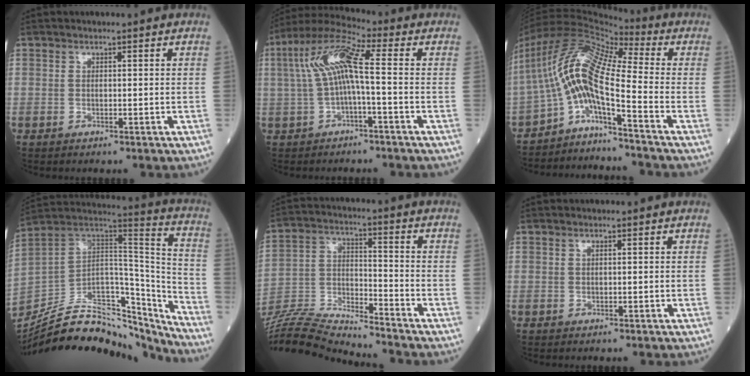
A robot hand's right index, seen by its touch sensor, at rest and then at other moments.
{"total": 9.1, "force": [0.3, 1.2, 9.0], "torque": [-0.183, 0.034, 0.001]}
{"total": 13.7, "force": [-5.8, 2.5, 12.2], "torque": [-0.254, 0.042, -0.110]}
{"total": 27.0, "force": [-24.0, 6.8, 10.5], "torque": [-0.184, 0.024, -0.373]}
{"total": 16.0, "force": [-15.5, -0.8, 4.2], "torque": [-0.085, 0.007, -0.284]}
{"total": 0.0}